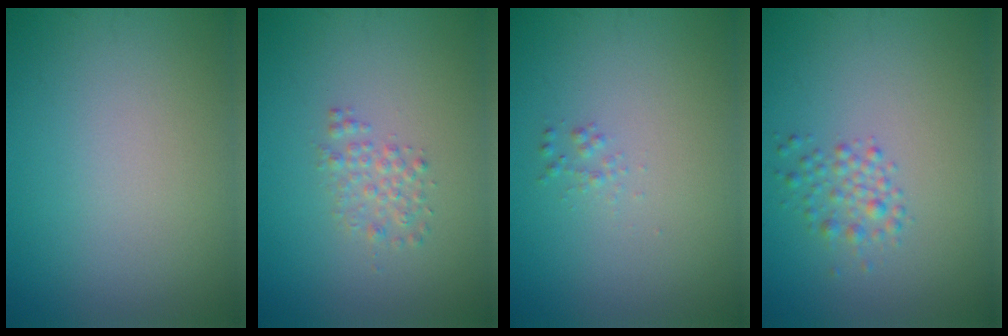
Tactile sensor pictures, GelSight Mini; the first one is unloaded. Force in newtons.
{"total": 1.6, "press": 1.6, "slide": 0.0}
{"total": 0.7, "press": 0.7, "slide": 0.0}
{"total": 1.8, "press": 1.8, "slide": 0.1}